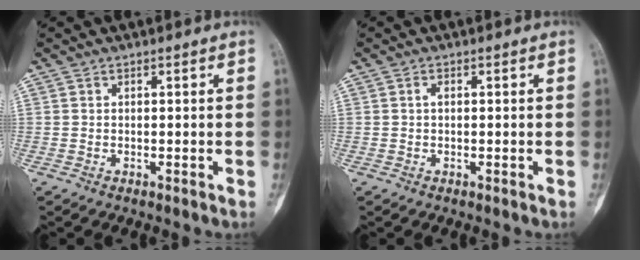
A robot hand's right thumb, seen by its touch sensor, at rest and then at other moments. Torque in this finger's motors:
{"motor_torque": [0.10, 0.19, 0.06, -0.13, -0.05]}